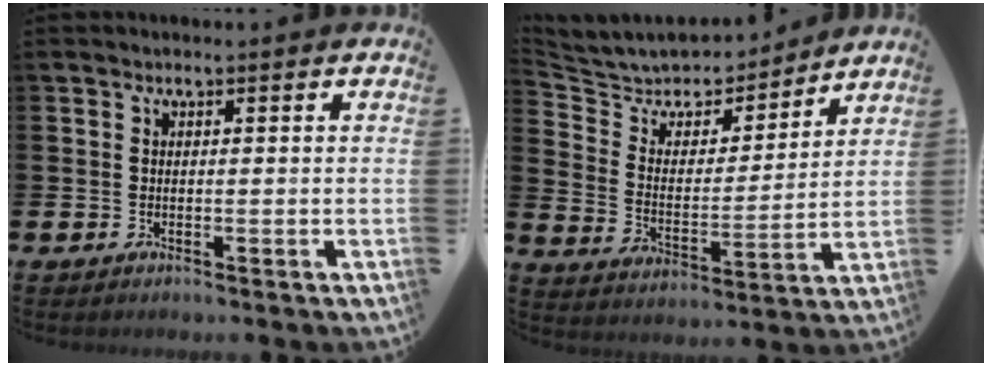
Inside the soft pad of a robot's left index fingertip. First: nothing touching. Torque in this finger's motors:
{"motor_torque": [1.08, -1.06, 0.12, 0.04]}